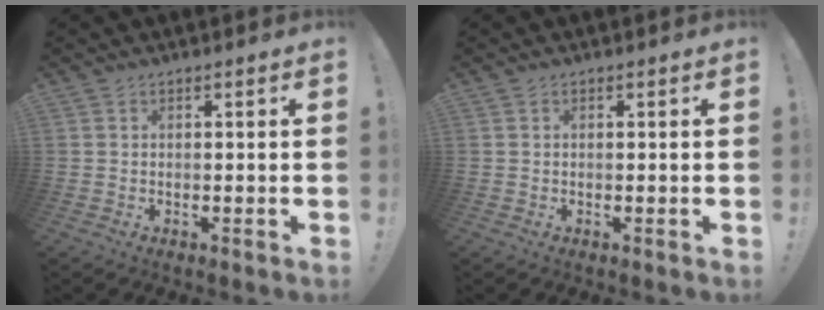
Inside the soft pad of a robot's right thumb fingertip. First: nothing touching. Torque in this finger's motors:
{"motor_torque": [-0.20, -0.02, 0.19, -0.12, -0.03]}